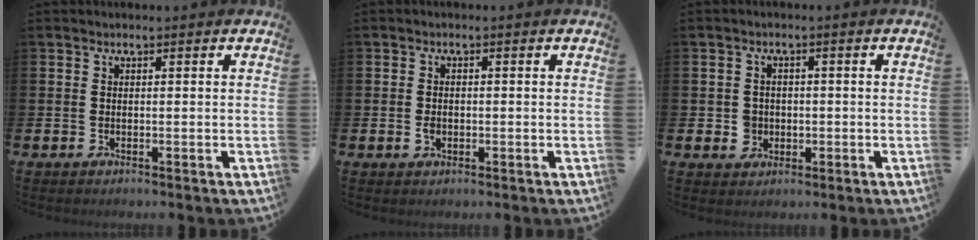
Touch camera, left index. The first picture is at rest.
{"total": 1.4, "force": [-0.4, 1.1, 0.9], "torque": [-0.017, 0.006, -0.009]}
{"total": 2.5, "force": [-0.3, 2.5, 0.5], "torque": [-0.005, 0.003, -0.013]}